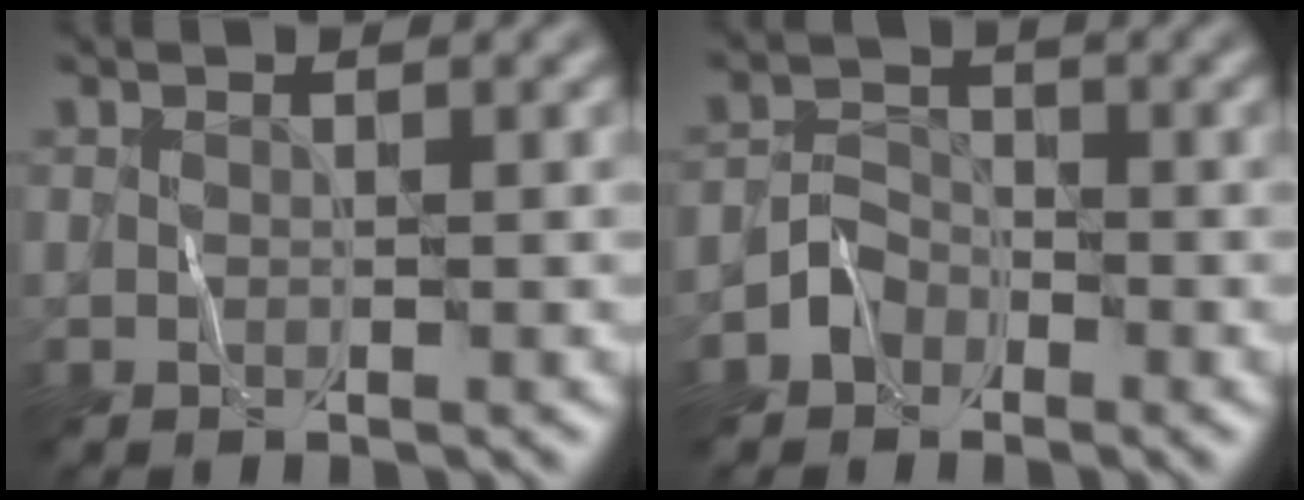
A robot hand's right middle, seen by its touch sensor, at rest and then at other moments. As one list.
[{"total": 2.0, "force": [-1.3, 1.5, 0.4], "torque": [0.002, 0.014, -0.030]}]